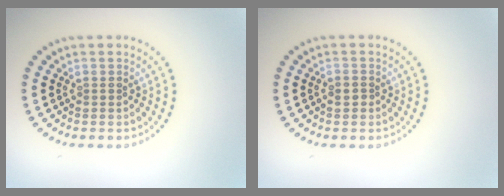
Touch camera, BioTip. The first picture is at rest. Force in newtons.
{"total": 0.6, "press": 0.6, "slide": 0.1}